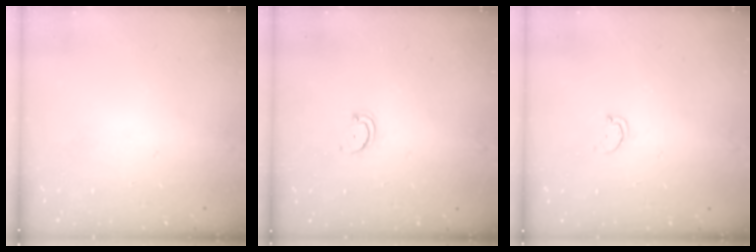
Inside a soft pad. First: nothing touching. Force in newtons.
{"total": 2.3, "press": 2.3, "slide": 0.2}
{"total": 1.7, "press": 1.7, "slide": 0.2}